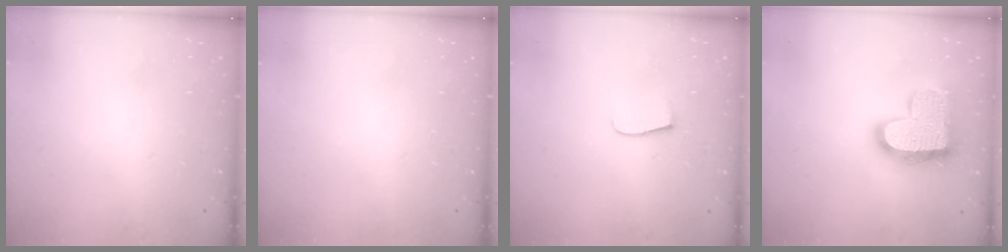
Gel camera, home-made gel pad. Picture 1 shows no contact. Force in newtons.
{"total": 0.0}
{"total": 5.9, "press": 5.9, "slide": 0.4}
{"total": 17.7, "press": 17.7, "slide": 1.2}